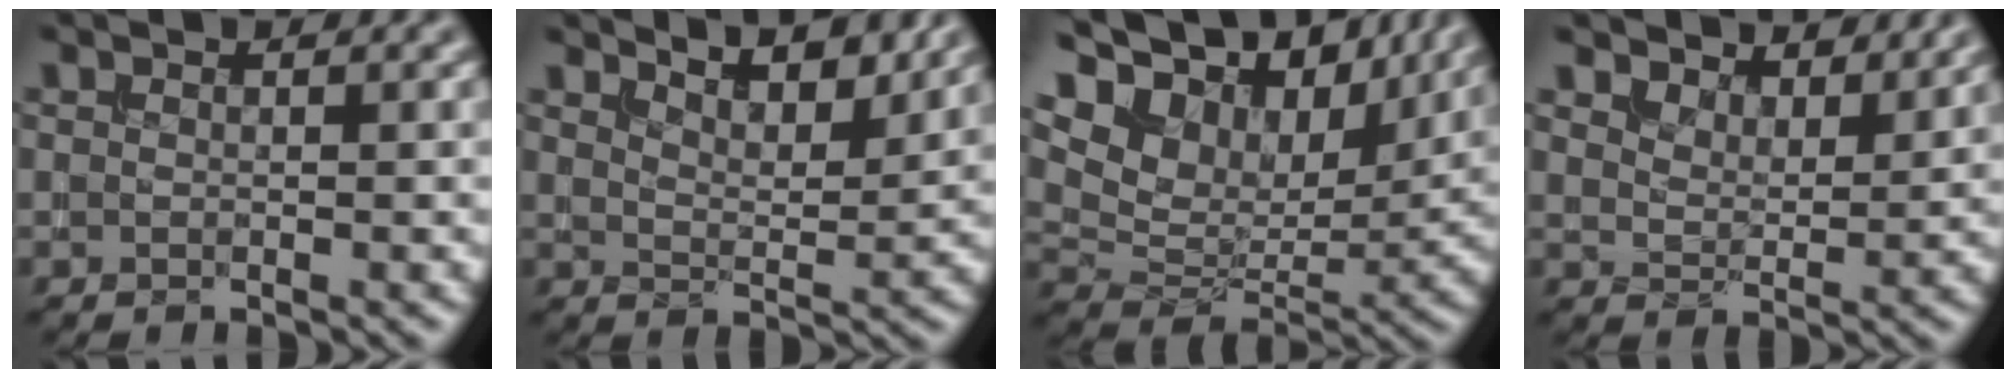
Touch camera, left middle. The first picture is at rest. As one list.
[{"total": 5.3, "force": [4.4, 1.3, 2.6], "torque": [-0.031, 0.005, 0.053]}, {"total": 16.1, "force": [9.1, 9.9, 9.0], "torque": [-0.205, 0.050, 0.163]}, {"total": 4.9, "force": [4.6, 1.4, 1.1], "torque": [-0.041, -0.019, 0.079]}]